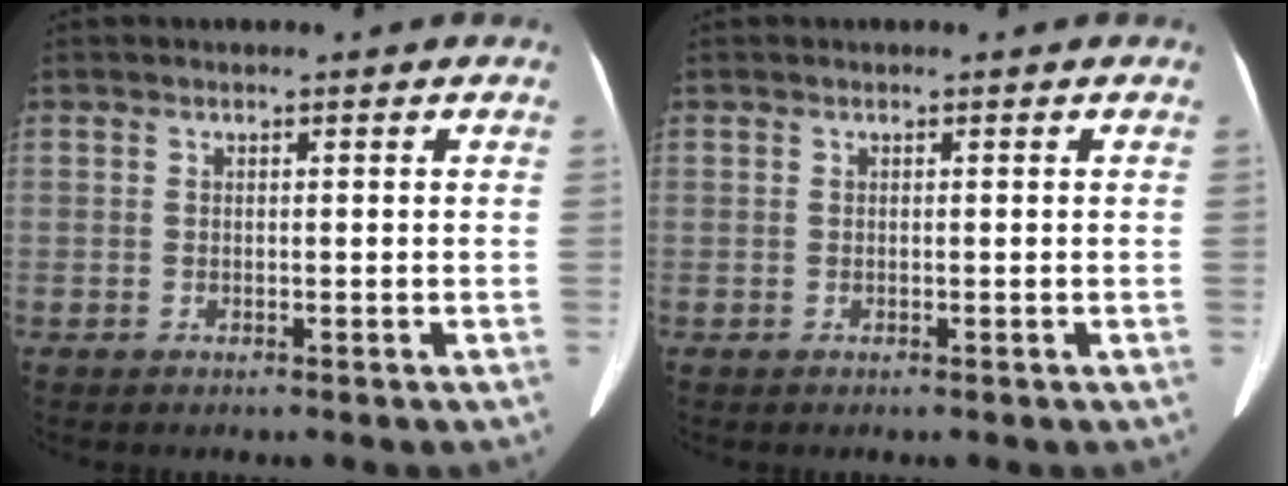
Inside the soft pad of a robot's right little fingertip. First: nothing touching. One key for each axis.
{"total": 0.0}